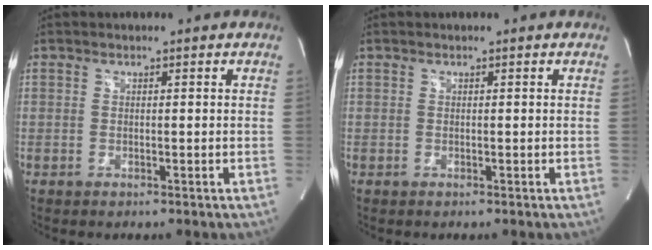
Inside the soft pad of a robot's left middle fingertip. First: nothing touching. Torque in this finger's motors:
{"motor_torque": [0.00, 0.00, 0.07, 0.01]}